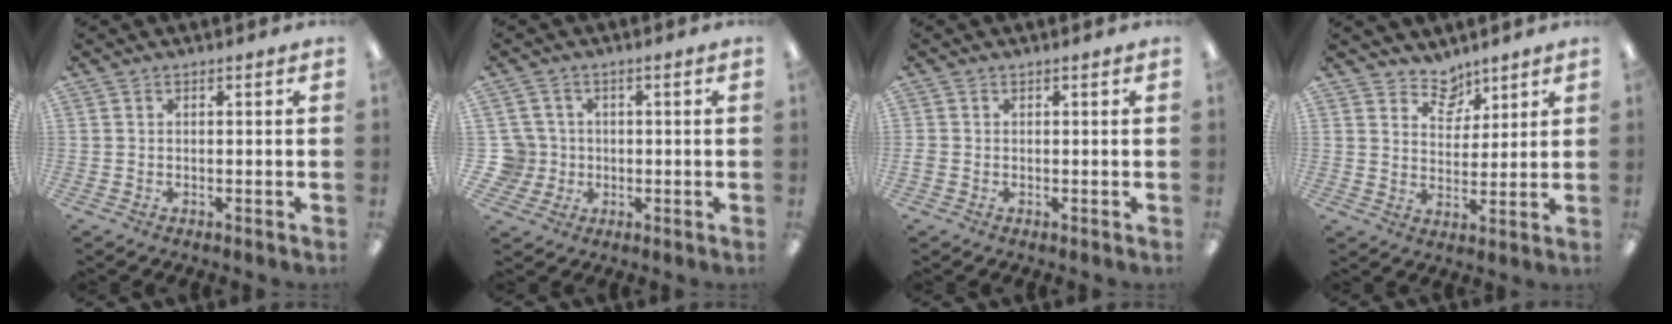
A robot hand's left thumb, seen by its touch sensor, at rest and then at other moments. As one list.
[{"total": 6.5, "force": [0.1, 6.4, 1.5], "torque": [-0.056, 0.008, 0.005]}, {"total": 0.8, "force": [-0.1, 0.7, 0.4], "torque": [-0.005, 0.003, -0.003]}, {"total": 6.6, "force": [5.5, 3.6, 0.8], "torque": [-0.008, -0.038, 0.100]}]